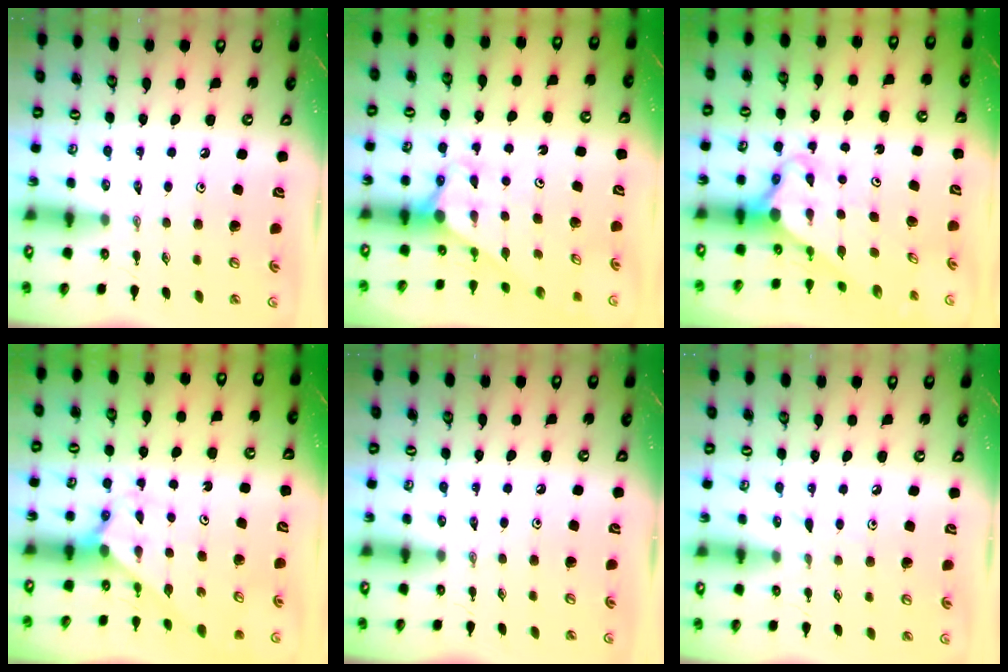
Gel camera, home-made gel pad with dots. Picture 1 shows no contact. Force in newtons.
{"total": 3.0, "press": 3.0, "slide": 0.0}
{"total": 3.9, "press": 3.8, "slide": 0.2}
{"total": 1.8, "press": 1.7, "slide": 0.2}
{"total": 0.0}
{"total": 2.5, "press": 2.4, "slide": 0.3}